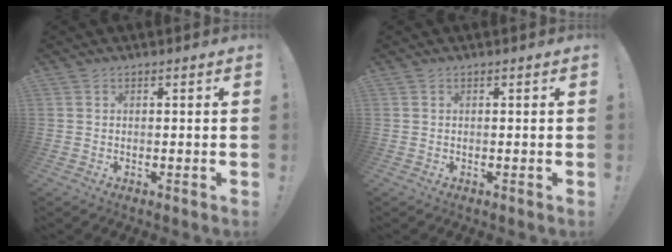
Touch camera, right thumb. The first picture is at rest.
{"total": 0.0}